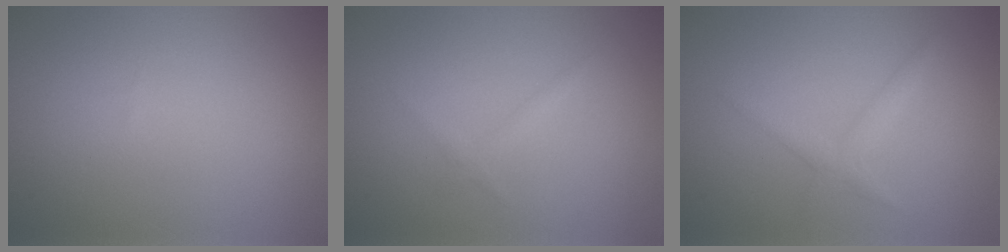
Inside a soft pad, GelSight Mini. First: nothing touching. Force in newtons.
{"total": 0.8, "press": 0.8, "slide": 0.1}
{"total": 1.6, "press": 1.6, "slide": 0.1}